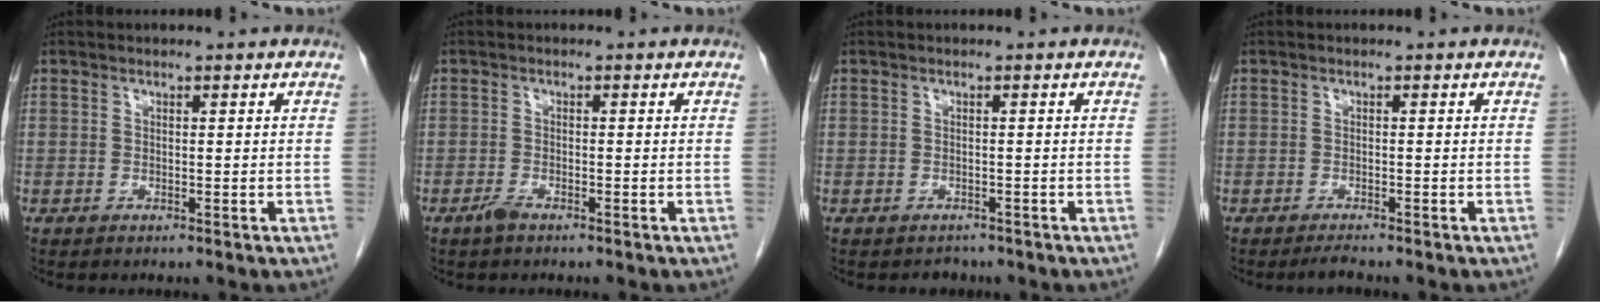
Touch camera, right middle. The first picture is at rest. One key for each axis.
{"total": 1.5, "fx": -1.1, "fy": 0.4, "fz": 0.9, "tx": -0.022, "ty": -0.001, "tz": -0.021}
{"total": 1.6, "fx": -1.4, "fy": 0.9, "fz": -0.1, "tx": -0.009, "ty": -0.001, "tz": -0.021}
{"total": 1.3, "fx": -1.2, "fy": -0.1, "fz": 0.5, "tx": -0.018, "ty": -0.007, "tz": -0.018}